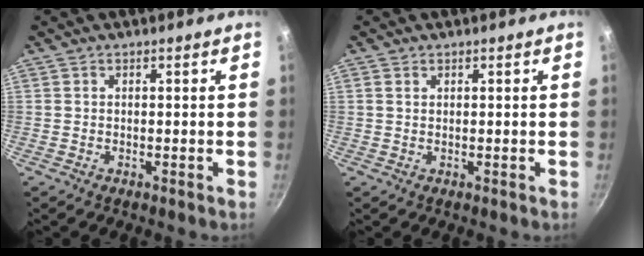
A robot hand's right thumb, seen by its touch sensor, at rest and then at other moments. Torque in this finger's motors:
{"motor_torque": [-0.06, 0.04, 0.07, 0.23, -0.02]}